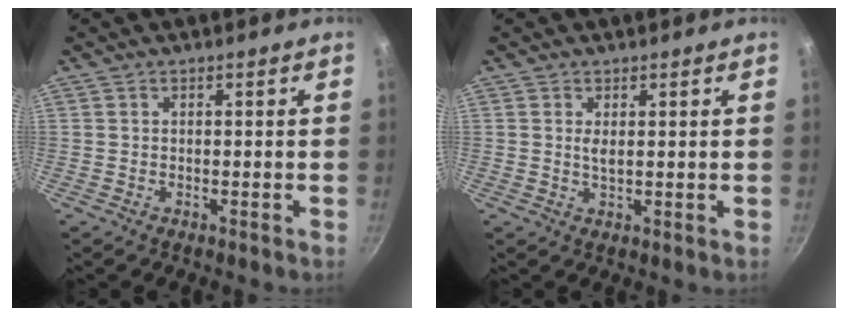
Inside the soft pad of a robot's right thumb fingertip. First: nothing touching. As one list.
[{"total": 1.8, "force": [0.6, 0.7, 1.6], "torque": [-0.030, -0.003, 0.011]}]